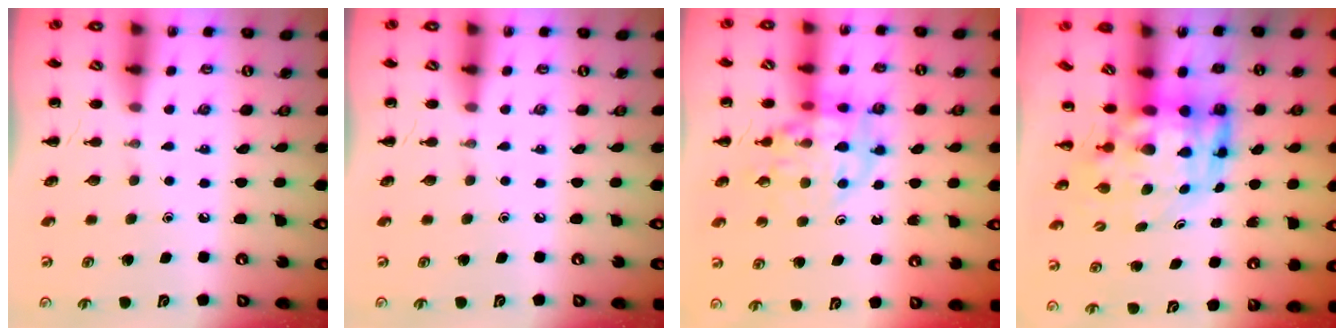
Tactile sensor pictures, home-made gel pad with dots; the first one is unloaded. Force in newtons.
{"total": 0.0}
{"total": 14.0, "press": 13.6, "slide": 3.0}
{"total": 6.4, "press": 6.2, "slide": 1.6}